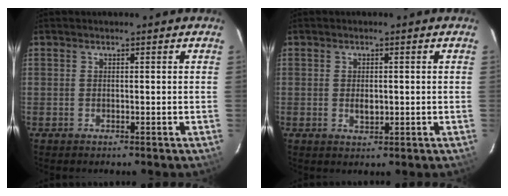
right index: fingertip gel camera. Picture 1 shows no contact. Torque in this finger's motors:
{"motor_torque": [0.03, 0.02, 0.12, 0.01]}